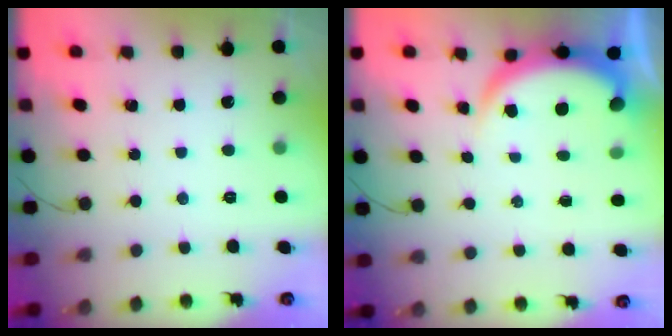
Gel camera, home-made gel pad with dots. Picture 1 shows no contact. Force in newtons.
{"total": 5.1, "press": 5.0, "slide": 0.4}